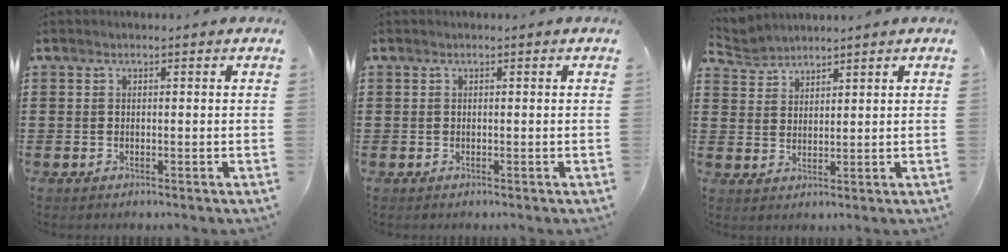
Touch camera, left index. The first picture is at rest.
{"total": 0.0}
{"total": 2.8, "force": [2.7, 0.7, -0.3], "torque": [-0.004, -0.005, 0.052]}